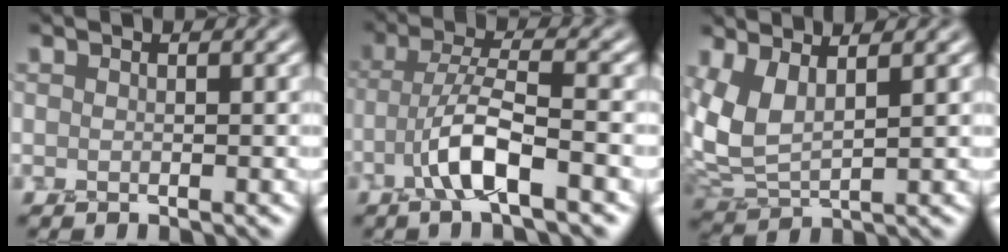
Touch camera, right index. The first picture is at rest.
{"total": 5.5, "force": [-2.7, 1.1, 4.7], "torque": [-0.093, 0.008, -0.058]}
{"total": 4.0, "force": [1.8, 1.5, 3.2], "torque": [-0.084, -0.004, 0.041]}